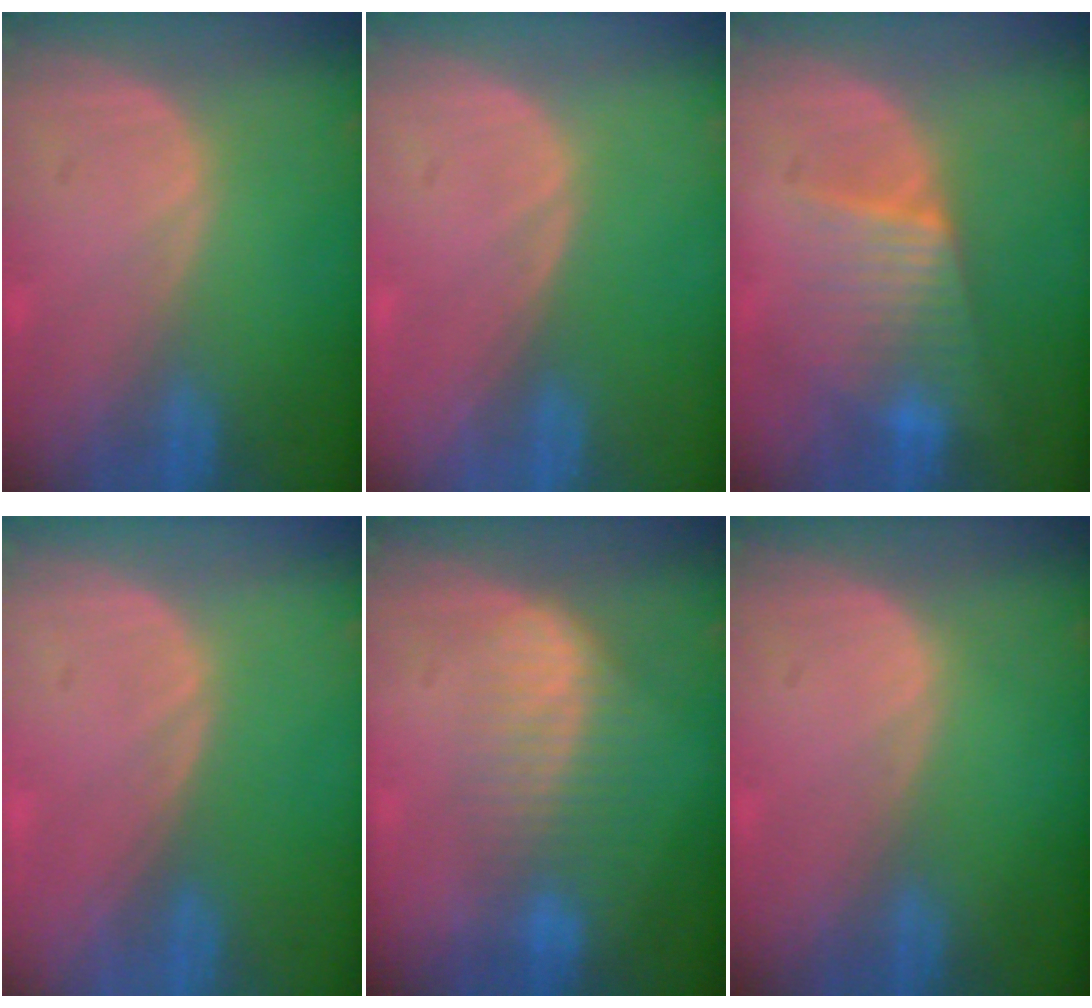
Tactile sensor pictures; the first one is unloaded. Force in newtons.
{"total": 0.0}
{"total": 6.3, "press": 6.3, "slide": 0.7}
{"total": 0.0}
{"total": 7.1, "press": 6.3, "slide": 3.3}
{"total": 0.0}